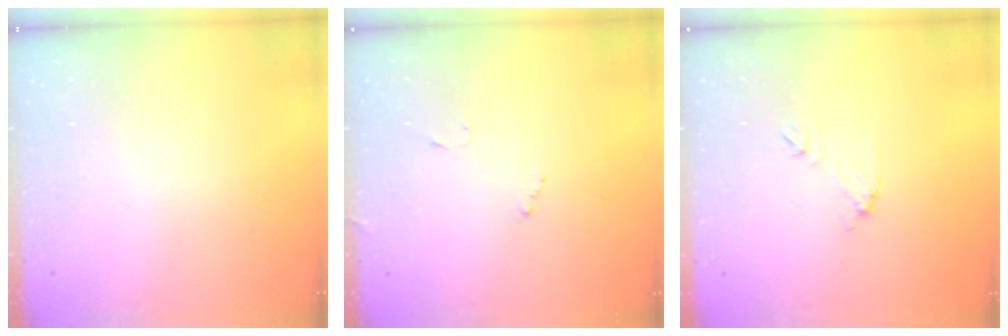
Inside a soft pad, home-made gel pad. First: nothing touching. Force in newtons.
{"total": 7.0, "press": 7.0, "slide": 0.4}
{"total": 6.9, "press": 6.9, "slide": 0.4}